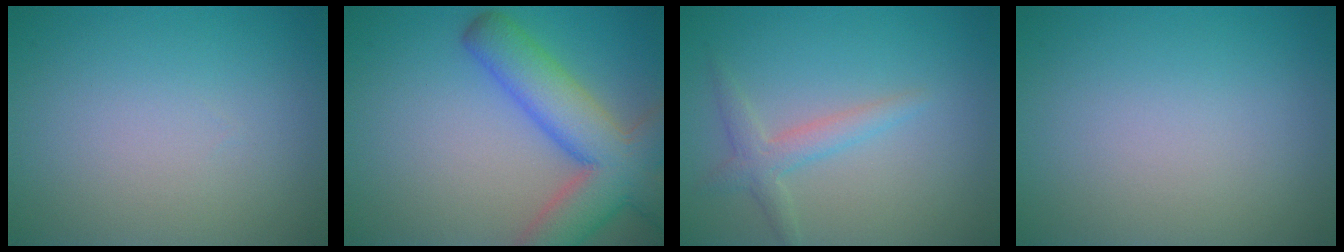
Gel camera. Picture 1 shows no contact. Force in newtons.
{"total": 8.7, "press": 8.6, "slide": 0.5}
{"total": 2.2, "press": 2.2, "slide": 0.1}
{"total": 0.0}